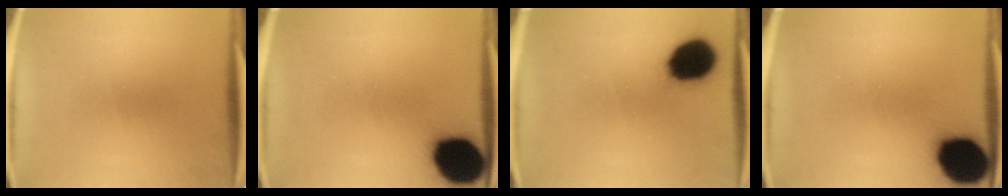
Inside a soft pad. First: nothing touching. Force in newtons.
{"total": 17.8}
{"total": 15.8}
{"total": 17.8}